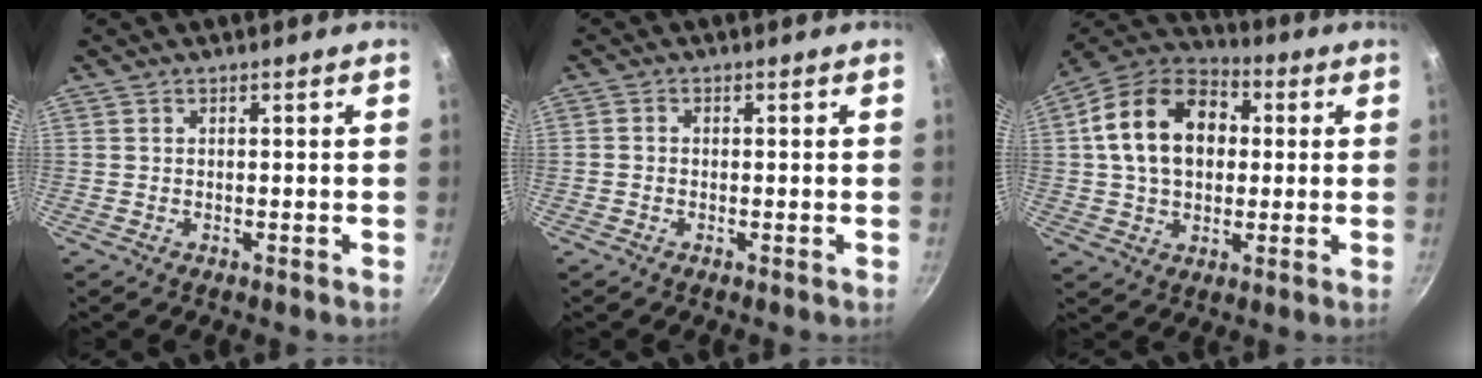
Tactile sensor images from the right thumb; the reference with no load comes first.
{"total": 0.8, "force": [-0.3, 0.7, 0.4], "torque": [-0.007, 0.003, -0.007]}
{"total": 18.1, "force": [2.7, 12.9, 12.3], "torque": [-0.187, 0.028, 0.032]}